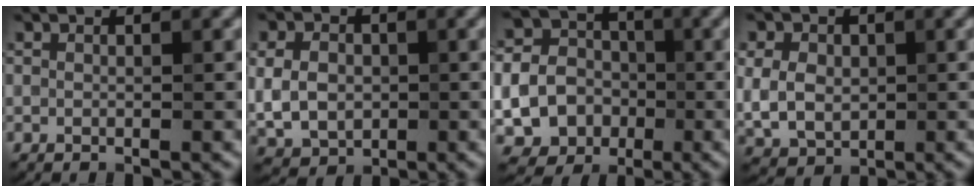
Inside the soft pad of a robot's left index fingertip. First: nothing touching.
{"total": 6.0, "force": [-0.1, 4.6, 3.8], "torque": [-0.077, 0.009, -0.017]}
{"total": 17.0, "force": [-3.7, 15.5, 5.7], "torque": [-0.173, -0.011, -0.085]}
{"total": 7.6, "force": [1.1, 6.0, 4.5], "torque": [-0.078, 0.031, -0.002]}